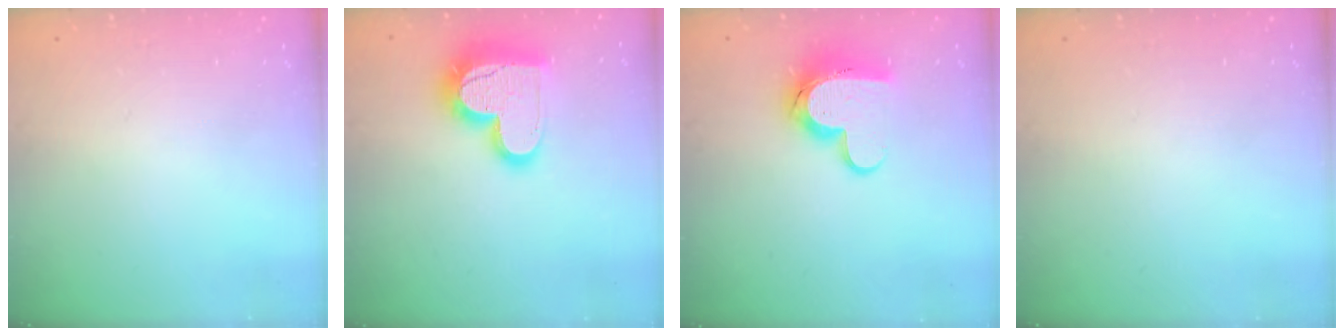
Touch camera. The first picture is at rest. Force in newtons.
{"total": 17.7, "press": 17.7, "slide": 1.5}
{"total": 12.4, "press": 12.3, "slide": 1.0}
{"total": 0.0}